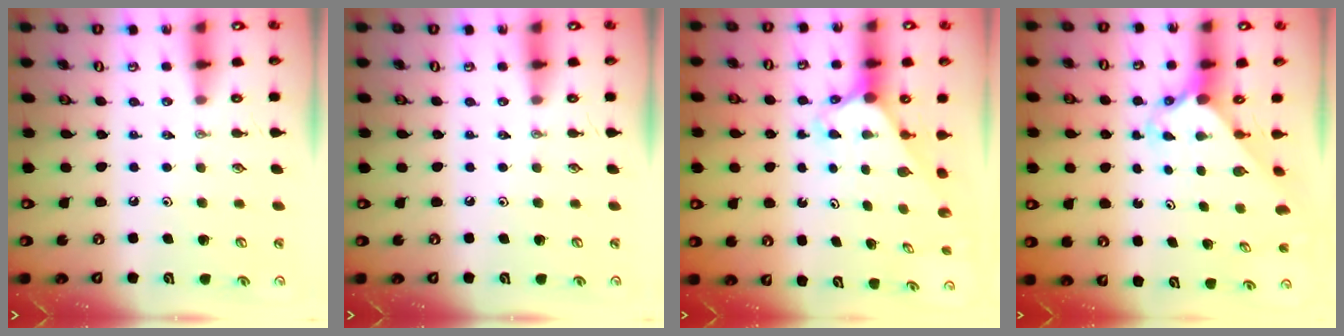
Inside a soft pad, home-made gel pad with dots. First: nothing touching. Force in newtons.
{"total": 0.0}
{"total": 2.3, "press": 2.3, "slide": 0.2}
{"total": 2.5, "press": 2.5, "slide": 0.3}